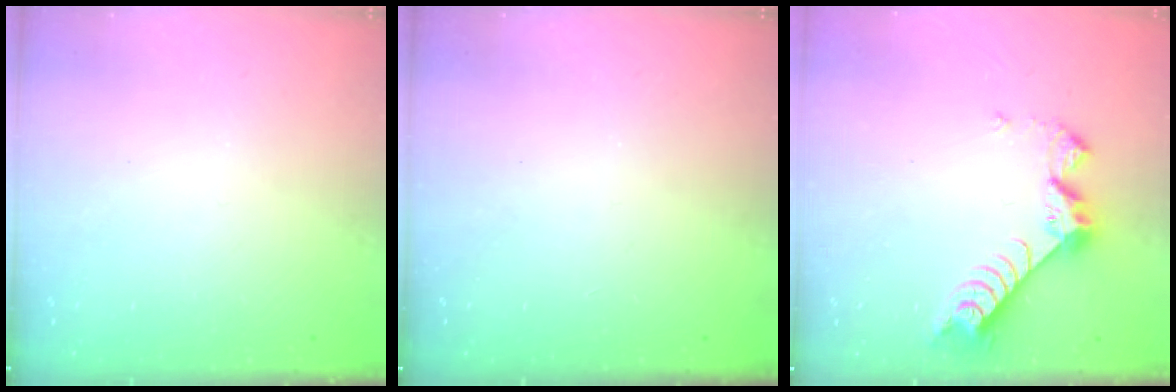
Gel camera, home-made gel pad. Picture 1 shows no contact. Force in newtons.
{"total": 1.1, "press": 1.1, "slide": 0.1}
{"total": 9.4, "press": 9.4, "slide": 0.7}